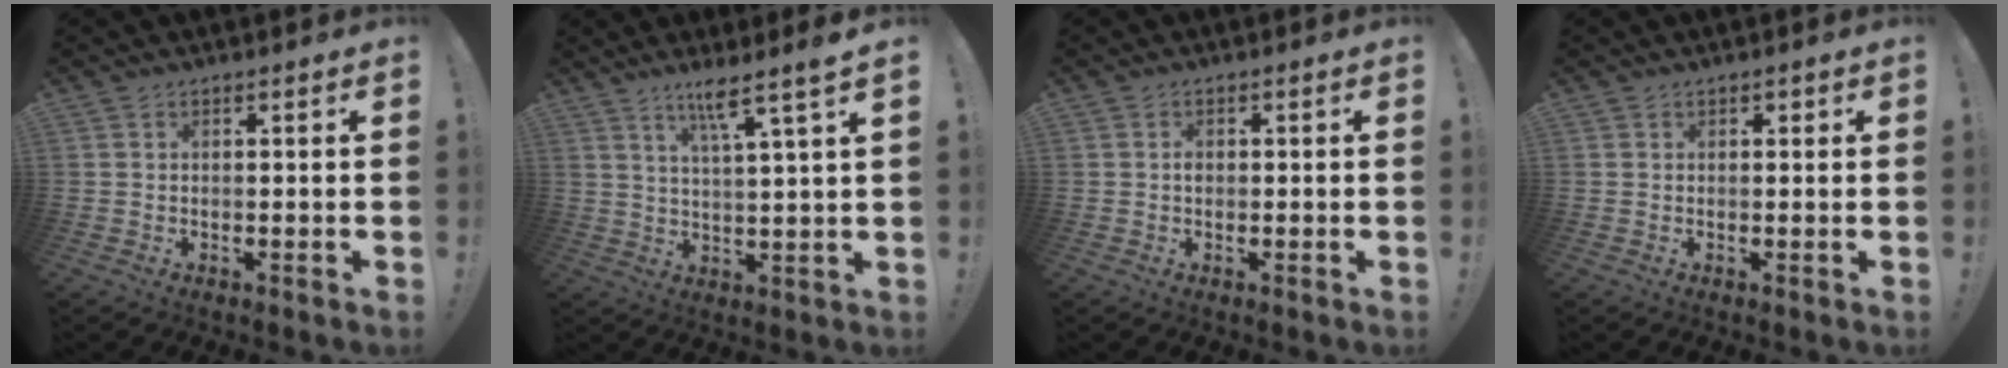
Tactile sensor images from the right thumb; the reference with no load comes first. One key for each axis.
{"total": 7.6, "fx": 5.1, "fy": -0.7, "fz": 5.6, "tx": -0.088, "ty": -0.028, "tz": 0.076}
{"total": 1.2, "fx": -0.2, "fy": 1.0, "fz": 0.6, "tx": -0.016, "ty": 0.005, "tz": -0.003}
{"total": 0.5, "fx": 0.1, "fy": 0.5, "fz": 0.2, "tx": 0.001, "ty": 0.001, "tz": 0.001}